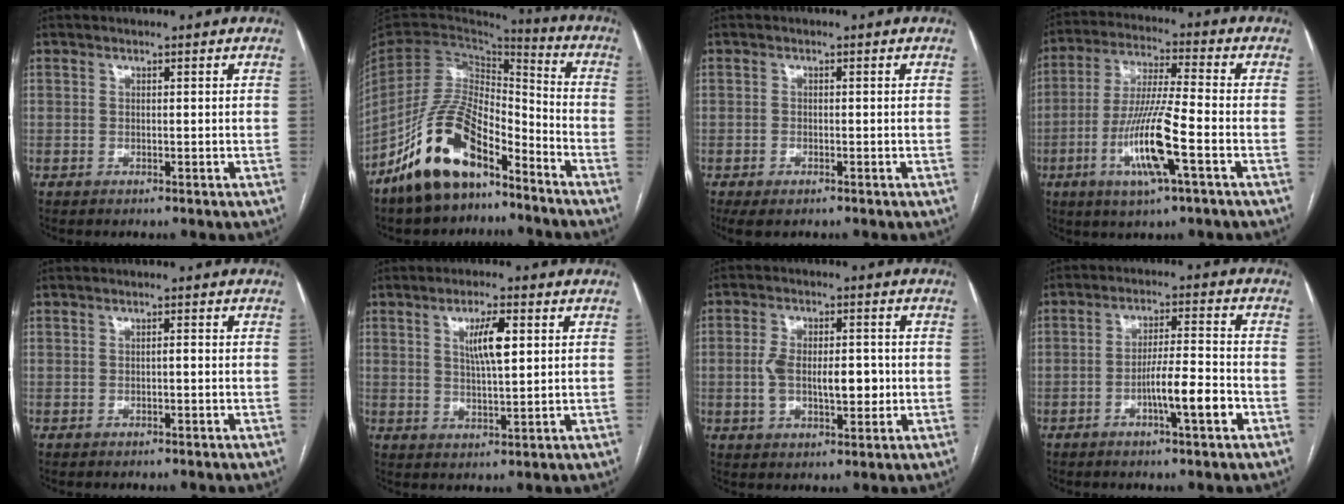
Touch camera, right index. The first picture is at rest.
{"total": 15.9, "force": [-11.0, 6.0, 9.8], "torque": [-0.194, 0.012, -0.205]}
{"total": 2.5, "force": [-1.6, 1.2, 1.5], "torque": [-0.029, -0.004, -0.020]}
{"total": 12.5, "force": [-4.3, 0.5, 11.8], "torque": [-0.235, -0.011, -0.083]}
{"total": 0.6, "force": [-0.2, 0.2, 0.6], "torque": [-0.009, 0.002, -0.002]}
{"total": 5.8, "force": [1.9, 1.1, 5.4], "torque": [-0.096, 0.003, 0.035]}
{"total": 8.7, "force": [-0.6, 4.0, 7.7], "torque": [-0.134, 0.015, -0.004]}
{"total": 7.6, "force": [-3.1, 0.5, 7.0], "torque": [-0.115, 0.005, -0.051]}